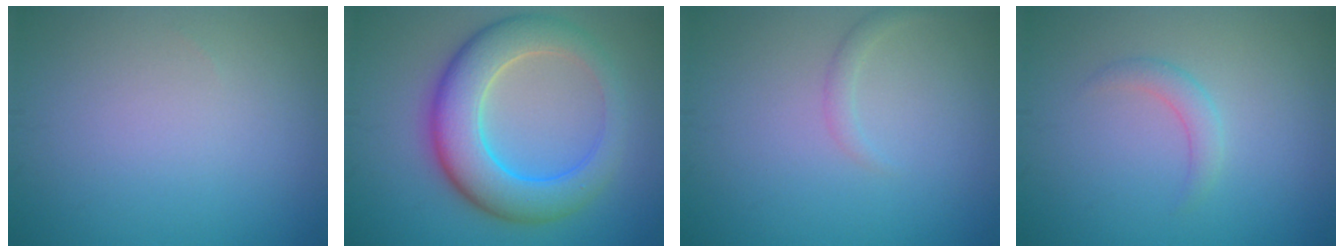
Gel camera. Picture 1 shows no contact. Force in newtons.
{"total": 8.2, "press": 8.2, "slide": 0.6}
{"total": 1.0, "press": 1.0, "slide": 0.1}
{"total": 1.5, "press": 1.5, "slide": 0.0}